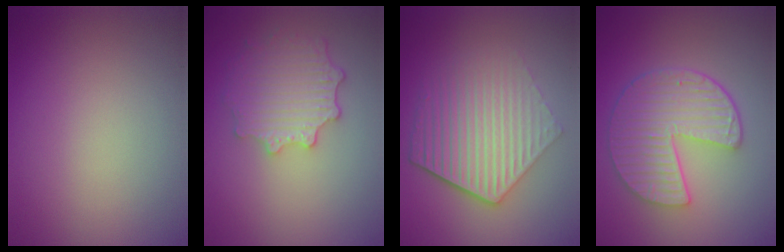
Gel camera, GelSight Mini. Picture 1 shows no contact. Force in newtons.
{"total": 4.2, "press": 3.5, "slide": 2.3}
{"total": 6.1, "press": 4.4, "slide": 4.3}
{"total": 6.3, "press": 4.5, "slide": 4.3}